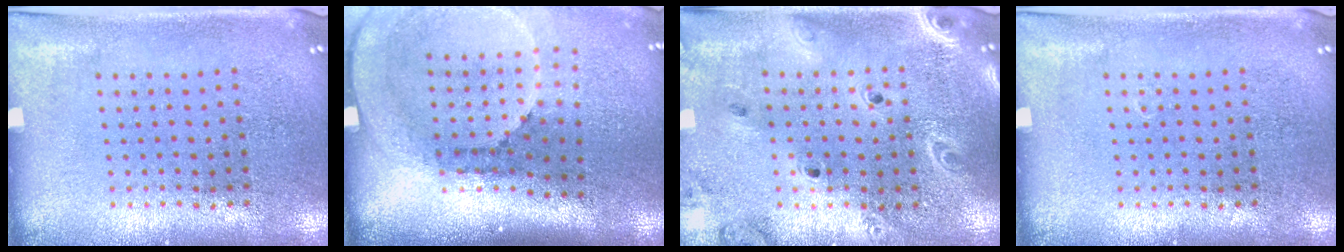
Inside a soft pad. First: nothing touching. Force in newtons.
{"total": 2.6, "press": 1.8, "slide": 1.8}
{"total": 2.3, "press": 2.1, "slide": 0.9}
{"total": 0.0}